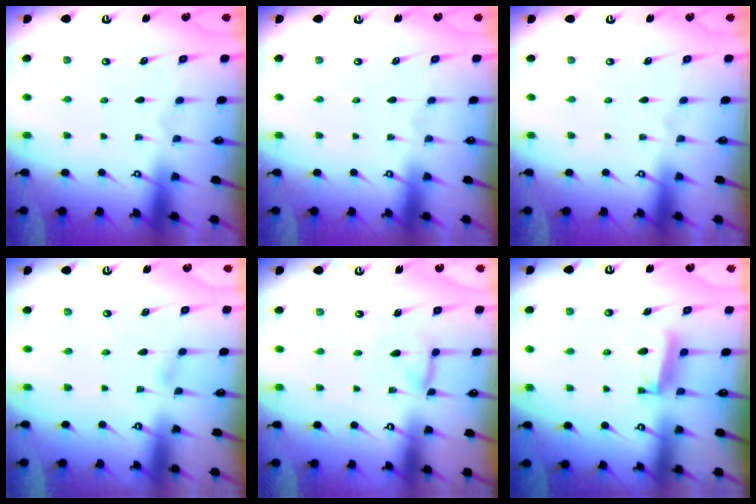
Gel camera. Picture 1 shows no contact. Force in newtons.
{"total": 0.0}
{"total": 0.0}
{"total": 3.7, "press": 3.7, "slide": 0.4}
{"total": 7.8, "press": 7.8, "slide": 0.7}
{"total": 8.0, "press": 8.0, "slide": 0.7}